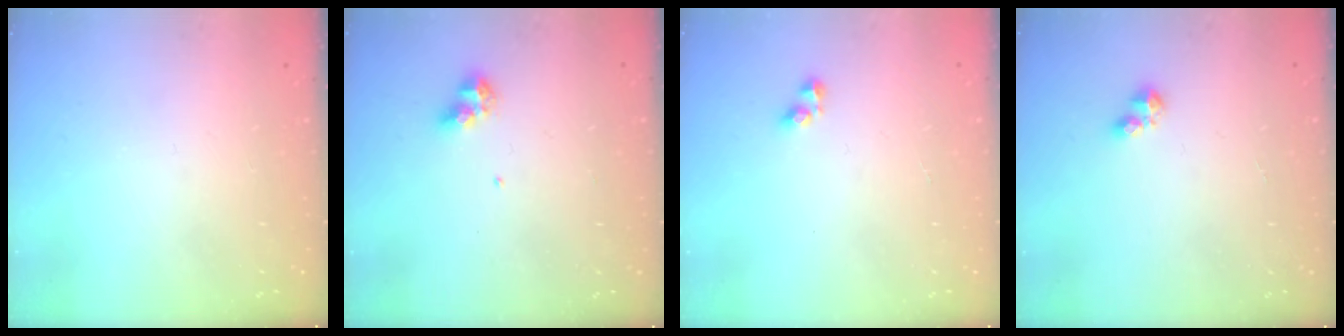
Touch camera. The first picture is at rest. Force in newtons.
{"total": 6.1, "press": 6.1, "slide": 0.6}
{"total": 3.2, "press": 3.2, "slide": 0.4}
{"total": 2.7, "press": 2.6, "slide": 0.5}